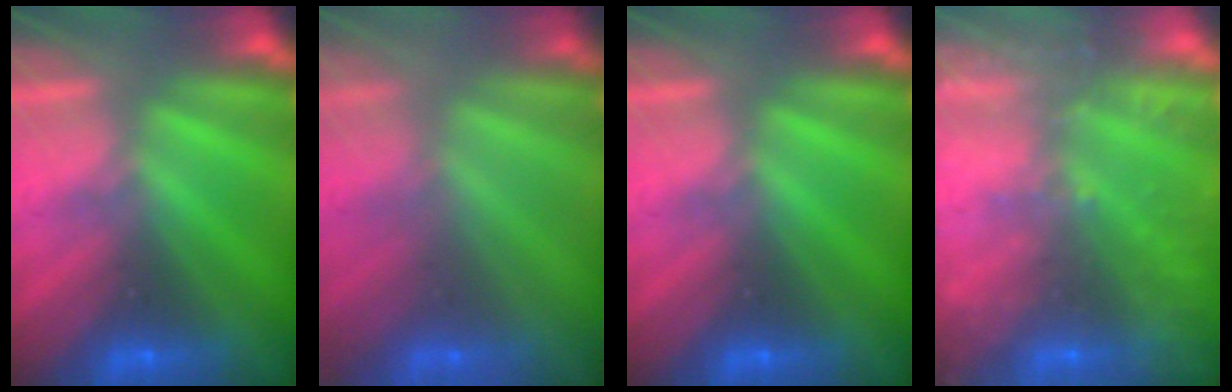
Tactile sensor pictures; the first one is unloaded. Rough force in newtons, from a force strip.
{"total": 1.7}
{"total": 0.0}
{"total": 8.7}